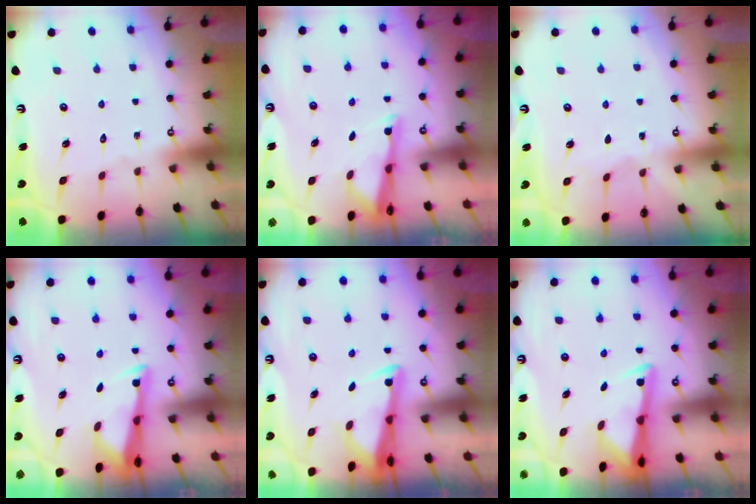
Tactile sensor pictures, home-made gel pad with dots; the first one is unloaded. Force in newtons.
{"total": 2.9, "press": 2.9, "slide": 0.5}
{"total": 3.4, "press": 3.4, "slide": 0.4}
{"total": 3.2, "press": 3.1, "slide": 0.9}
{"total": 2.9, "press": 2.9, "slide": 0.6}
{"total": 2.8, "press": 2.7, "slide": 0.5}